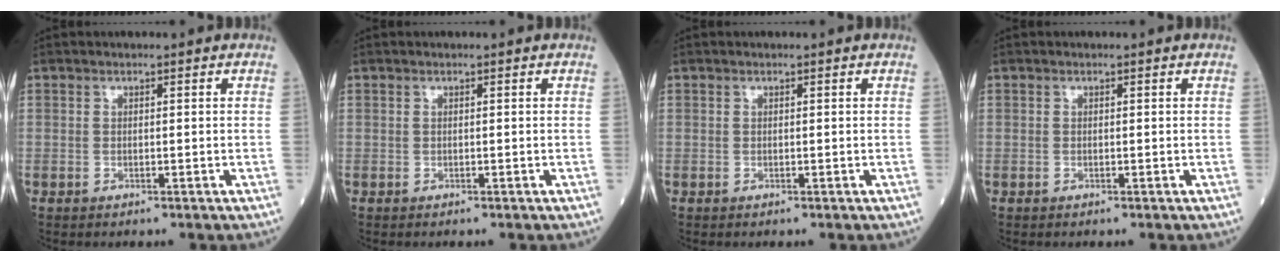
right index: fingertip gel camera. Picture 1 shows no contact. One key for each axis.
{"total": 0.0}
{"total": 0.0}
{"total": 0.0}